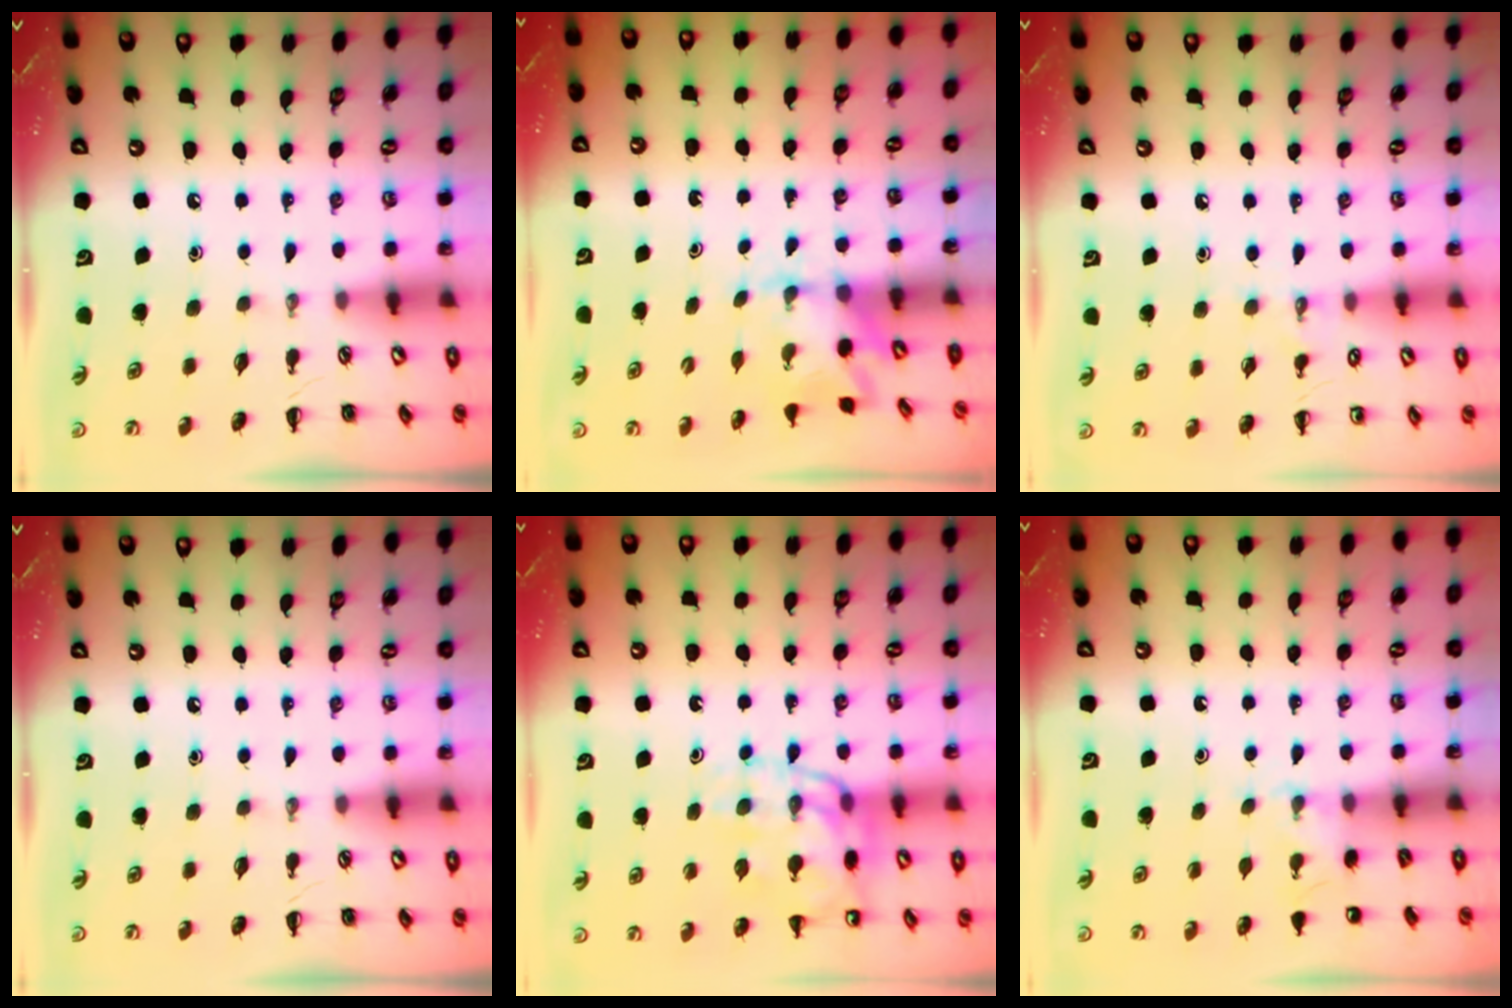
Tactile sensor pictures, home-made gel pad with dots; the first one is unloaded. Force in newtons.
{"total": 2.6, "press": 2.4, "slide": 1.1}
{"total": 6.6, "press": 6.3, "slide": 2.0}
{"total": 0.0}
{"total": 13.3, "press": 13.1, "slide": 2.5}
{"total": 5.1, "press": 4.8, "slide": 1.6}